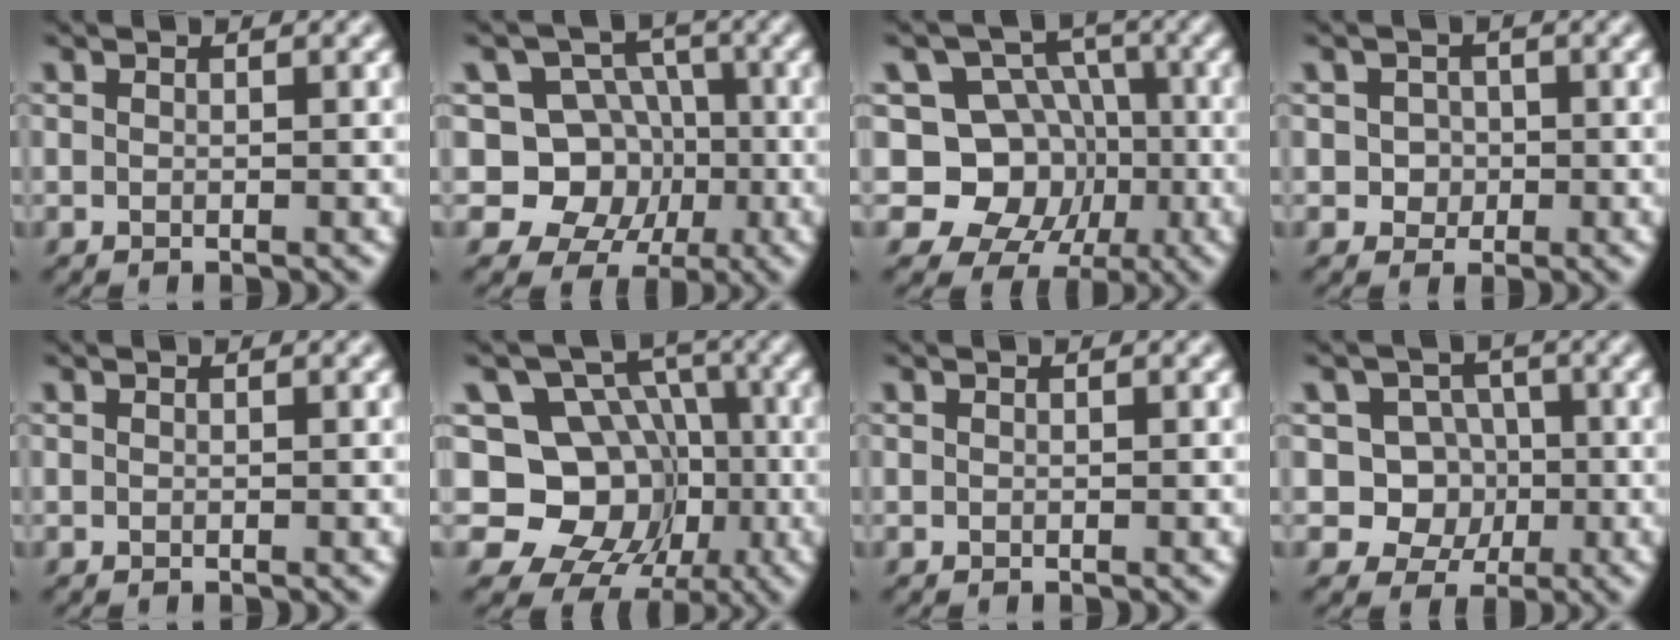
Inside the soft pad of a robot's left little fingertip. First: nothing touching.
{"total": 8.0, "force": [-1.2, 7.1, 3.4], "torque": [-0.034, 0.017, -0.057]}
{"total": 9.8, "force": [-2.0, 8.7, 4.1], "torque": [-0.050, 0.021, -0.069]}
{"total": 1.9, "force": [-0.3, 1.7, 0.7], "torque": [0.004, 0.001, -0.009]}
{"total": 0.0}
{"total": 10.5, "force": [-2.1, 9.0, 4.9], "torque": [-0.071, 0.005, -0.070]}
{"total": 0.0}
{"total": 6.2, "force": [-0.6, 5.8, 2.2], "torque": [-0.027, 0.027, -0.045]}